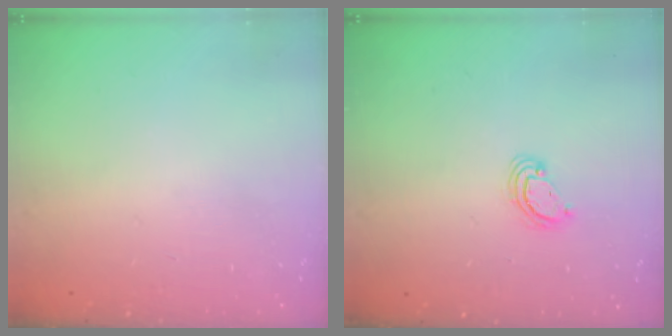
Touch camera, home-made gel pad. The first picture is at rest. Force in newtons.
{"total": 3.4, "press": 3.4, "slide": 0.4}